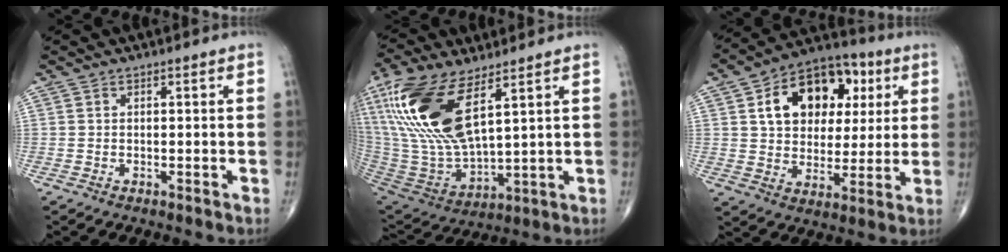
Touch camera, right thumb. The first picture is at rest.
{"total": 22.5, "force": [10.0, 8.8, 18.2], "torque": [-0.409, -0.041, 0.207]}
{"total": 18.0, "force": [5.8, 12.3, 11.7], "torque": [-0.145, 0.004, 0.090]}